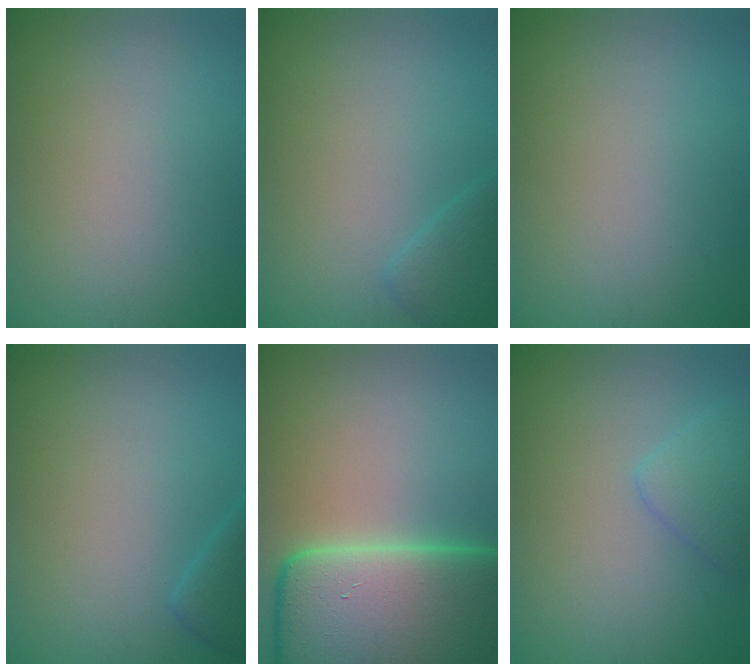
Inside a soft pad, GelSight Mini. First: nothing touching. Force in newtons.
{"total": 1.9, "press": 1.9, "slide": 0.1}
{"total": 0.0}
{"total": 1.6, "press": 1.6, "slide": 0.2}
{"total": 19.1, "press": 19.1, "slide": 1.9}
{"total": 2.3, "press": 2.3, "slide": 0.2}